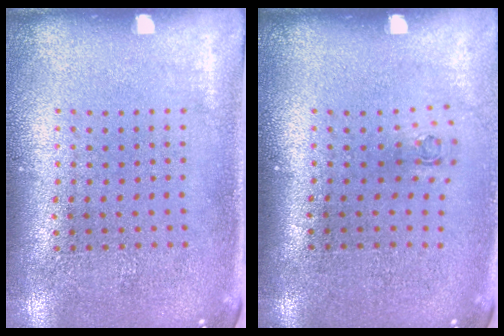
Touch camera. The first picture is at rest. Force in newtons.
{"total": 0.7, "press": 0.3, "slide": 0.7}